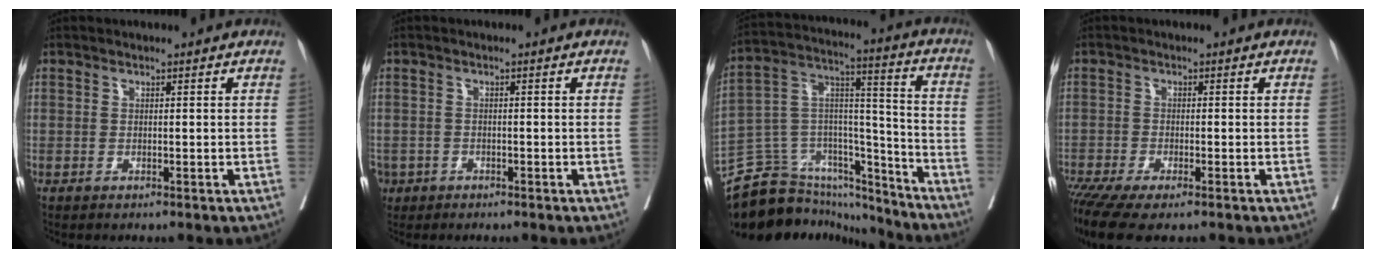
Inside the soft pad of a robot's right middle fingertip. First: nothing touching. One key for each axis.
{"total": 3.7, "fx": -2.3, "fy": 2.8, "fz": 0.5, "tx": -0.015, "ty": 0.003, "tz": -0.041}
{"total": 19.2, "fx": -17.4, "fy": 7.2, "fz": 3.8, "tx": -0.075, "ty": 0.070, "tz": -0.278}
{"total": 8.4, "fx": -6.3, "fy": 1.6, "fz": 5.3, "tx": -0.094, "ty": -0.017, "tz": -0.108}